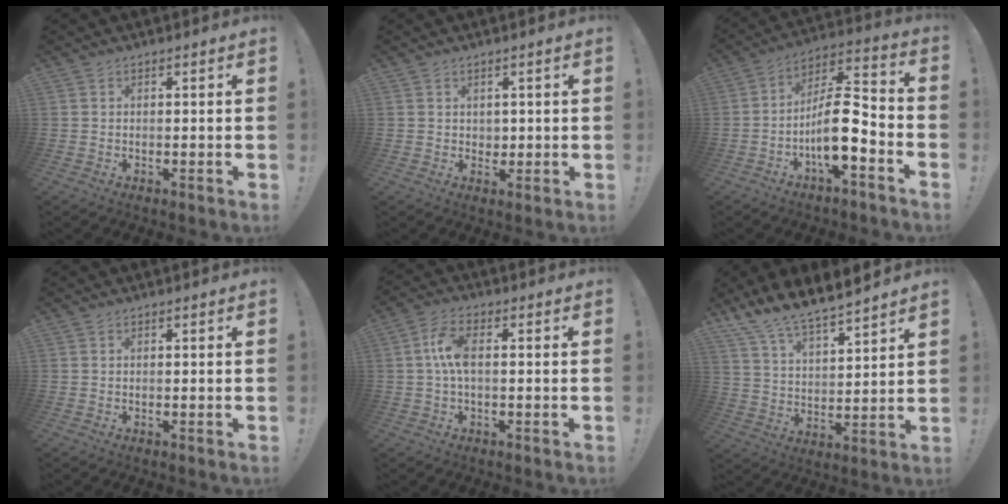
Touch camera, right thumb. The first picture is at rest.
{"total": 2.3, "force": [1.0, 2.0, 0.2], "torque": [0.000, -0.005, 0.018]}
{"total": 14.4, "force": [-5.1, 4.9, 12.5], "torque": [-0.221, 0.026, -0.083]}
{"total": 0.0}
{"total": 7.6, "force": [0.3, 3.4, 6.8], "torque": [-0.145, 0.004, 0.006]}
{"total": 10.4, "force": [10.0, 1.2, 2.7], "torque": [-0.072, -0.088, 0.181]}